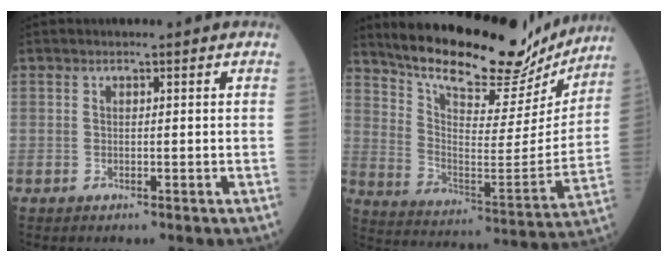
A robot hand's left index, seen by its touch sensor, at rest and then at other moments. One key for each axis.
{"total": 24.1, "fx": 20.8, "fy": 6.6, "fz": 10.2, "tx": -0.165, "ty": -0.019, "tz": 0.300}